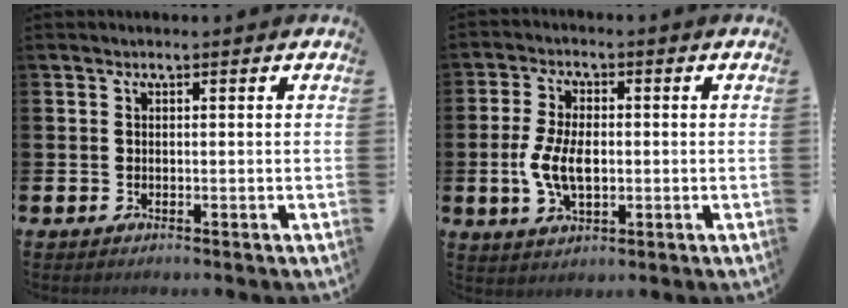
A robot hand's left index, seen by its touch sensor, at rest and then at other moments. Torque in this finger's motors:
{"motor_torque": [1.16, 0.07, 0.27, 0.19]}